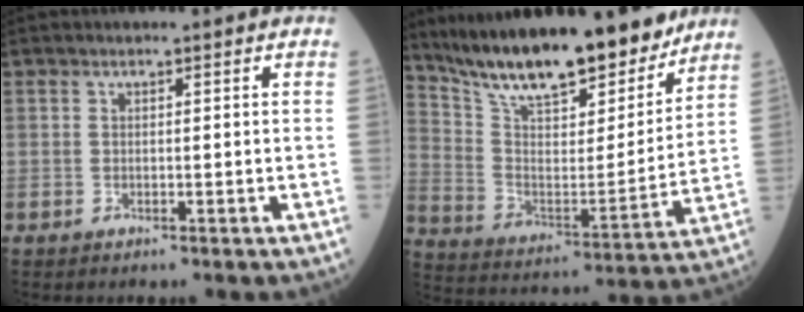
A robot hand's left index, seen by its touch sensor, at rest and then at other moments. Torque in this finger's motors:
{"motor_torque": [0.35, -0.56, 0.52, 0.10]}